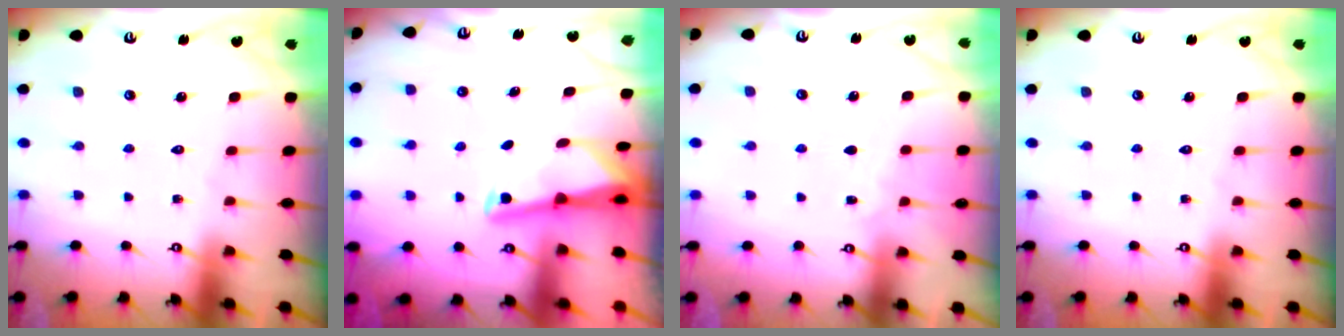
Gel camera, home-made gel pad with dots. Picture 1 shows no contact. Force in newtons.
{"total": 2.9, "press": 2.9, "slide": 0.4}
{"total": 3.0, "press": 3.0, "slide": 0.4}
{"total": 0.0}